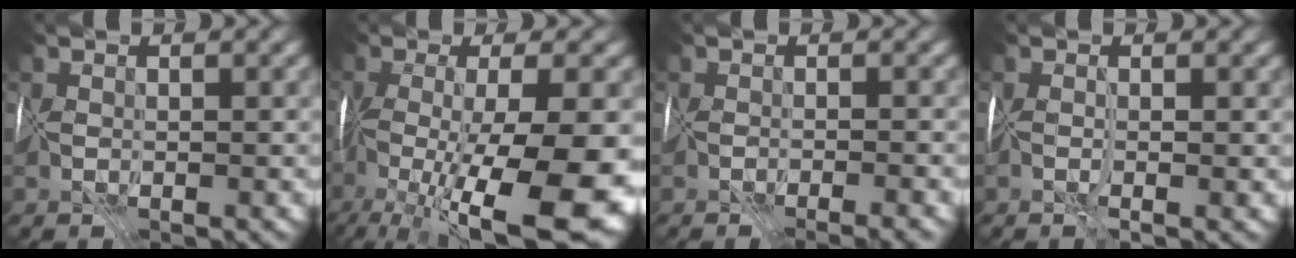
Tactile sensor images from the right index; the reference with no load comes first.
{"total": 14.4, "force": [-6.0, 3.5, 12.6], "torque": [-0.225, -0.021, -0.093]}
{"total": 3.9, "force": [-3.3, 0.6, 2.0], "torque": [-0.009, -0.004, -0.031]}
{"total": 1.3, "force": [-0.2, -0.1, 1.3], "torque": [-0.024, -0.004, -0.004]}